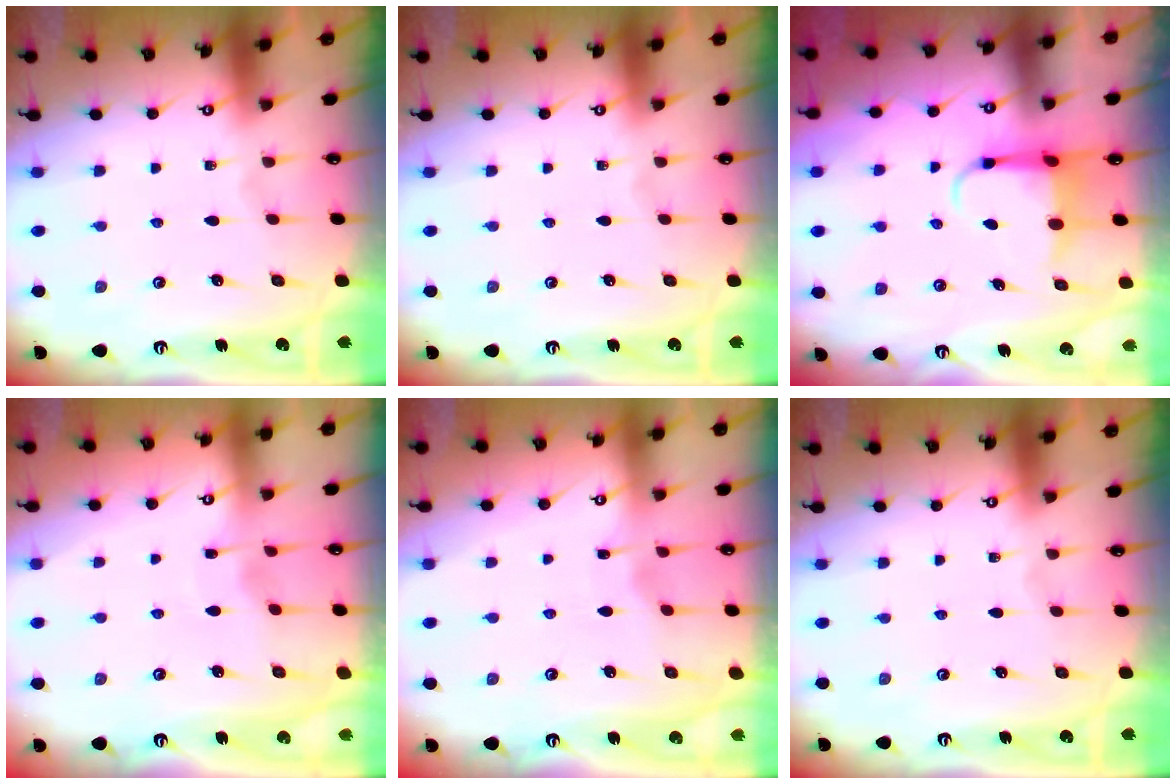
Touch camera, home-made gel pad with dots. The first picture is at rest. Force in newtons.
{"total": 0.0}
{"total": 5.3, "press": 5.3, "slide": 0.5}
{"total": 3.5, "press": 3.5, "slide": 0.5}
{"total": 2.9, "press": 2.8, "slide": 0.4}
{"total": 0.0}